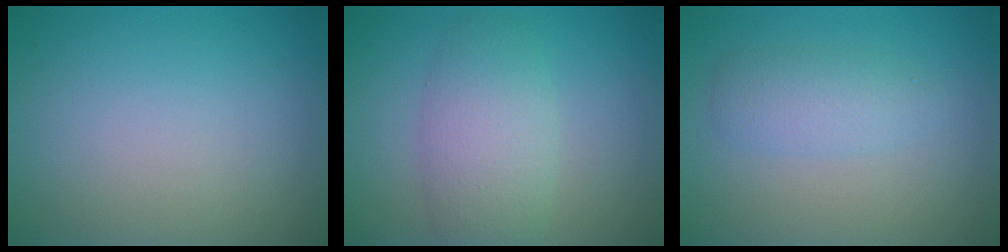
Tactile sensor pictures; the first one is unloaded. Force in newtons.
{"total": 4.2, "press": 4.2, "slide": 0.0}
{"total": 2.4, "press": 2.4, "slide": 0.1}